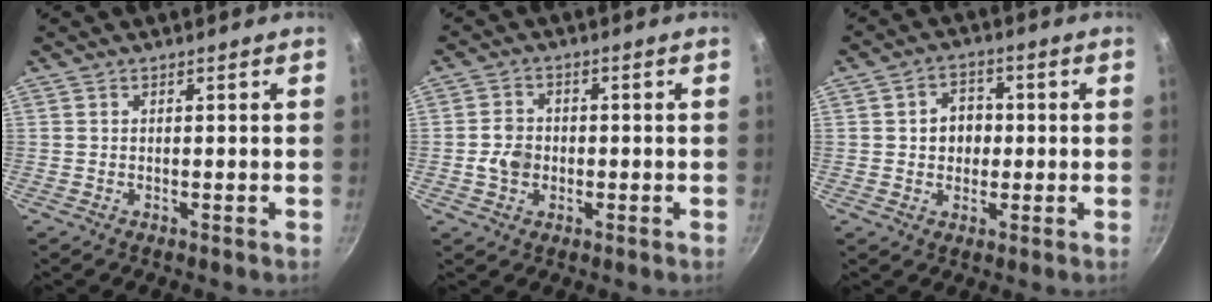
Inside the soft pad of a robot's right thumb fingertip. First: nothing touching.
{"total": 4.7, "force": [-0.9, 3.9, 2.5], "torque": [-0.028, 0.012, -0.021]}
{"total": 6.1, "force": [0.2, 5.1, 3.4], "torque": [-0.022, 0.009, -0.001]}